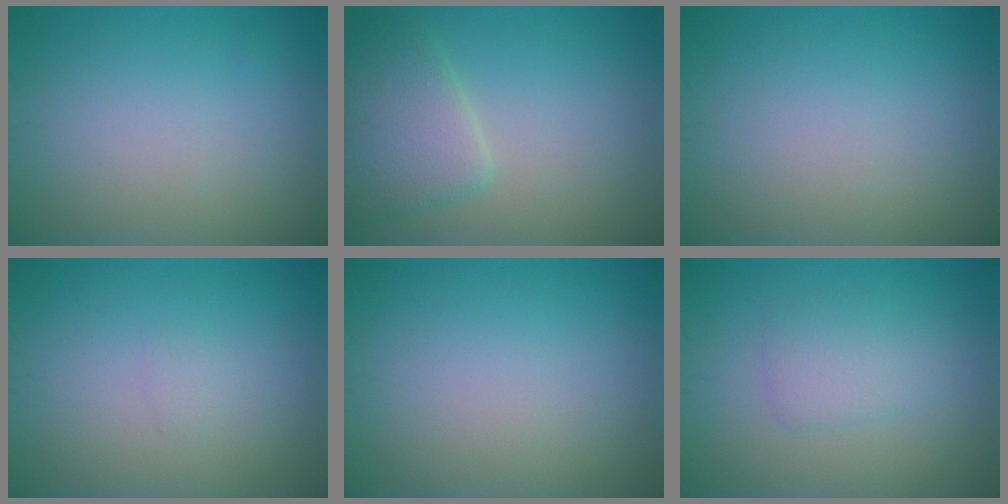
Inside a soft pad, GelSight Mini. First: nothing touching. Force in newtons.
{"total": 4.2, "press": 4.2, "slide": 0.1}
{"total": 0.0}
{"total": 0.5, "press": 0.5, "slide": 0.1}
{"total": 0.0}
{"total": 2.3, "press": 2.3, "slide": 0.0}